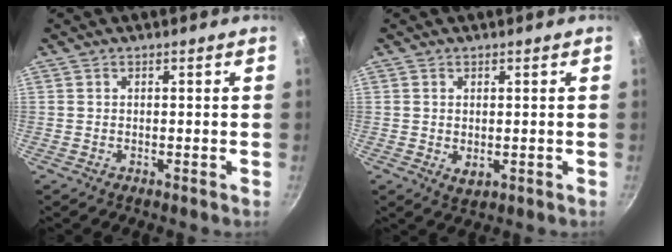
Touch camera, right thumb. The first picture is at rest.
{"total": 2.3, "force": [0.2, 1.5, 1.7], "torque": [-0.027, -0.008, 0.005]}